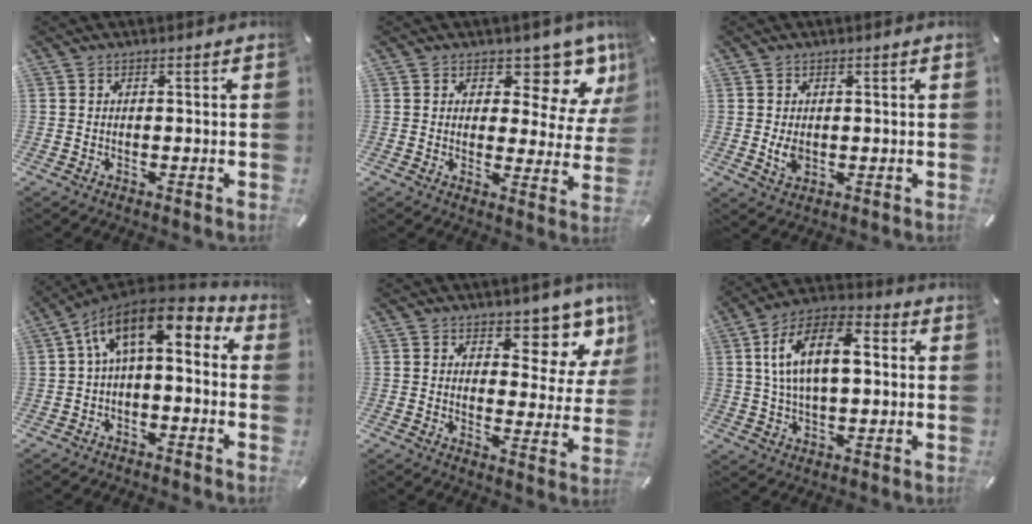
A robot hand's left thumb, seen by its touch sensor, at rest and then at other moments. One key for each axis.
{"total": 10.9, "fx": 7.7, "fy": 5.2, "fz": 5.8, "tx": -0.068, "ty": -0.063, "tz": 0.129}
{"total": 3.9, "fx": -0.1, "fy": 2.6, "fz": 2.8, "tx": -0.059, "ty": -0.005, "tz": -0.004}
{"total": 13.0, "fx": 4.3, "fy": 6.4, "fz": 10.5, "tx": -0.194, "ty": -0.017, "tz": 0.071}
{"total": 9.8, "fx": 7.4, "fy": 4.9, "fz": 4.3, "tx": -0.035, "ty": -0.072, "tz": 0.123}
{"total": 14.6, "fx": 2.9, "fy": 8.1, "fz": 11.8, "tx": -0.222, "ty": 0.006, "tz": 0.047}